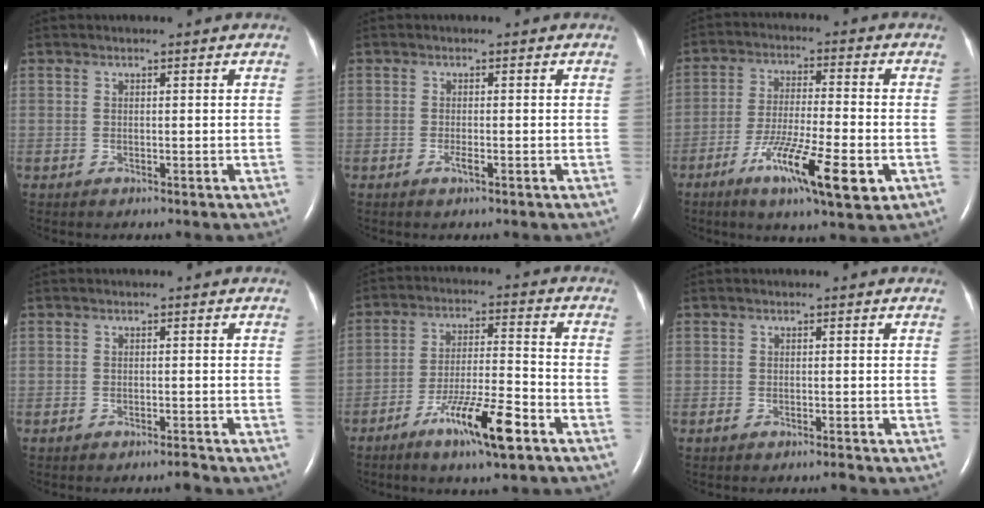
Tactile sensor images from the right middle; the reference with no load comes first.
{"total": 1.1, "force": [-0.5, 0.1, 1.0], "torque": [-0.023, -0.002, -0.009]}
{"total": 12.6, "force": [-5.6, 1.6, 11.2], "torque": [-0.199, -0.022, -0.091]}
{"total": 1.1, "force": [-1.0, 0.0, 0.4], "torque": [-0.006, -0.001, -0.016]}
{"total": 10.6, "force": [-6.2, 0.7, 8.6], "torque": [-0.156, -0.012, -0.108]}
{"total": 0.9, "force": [-0.8, 0.0, 0.5], "torque": [-0.011, -0.001, -0.014]}